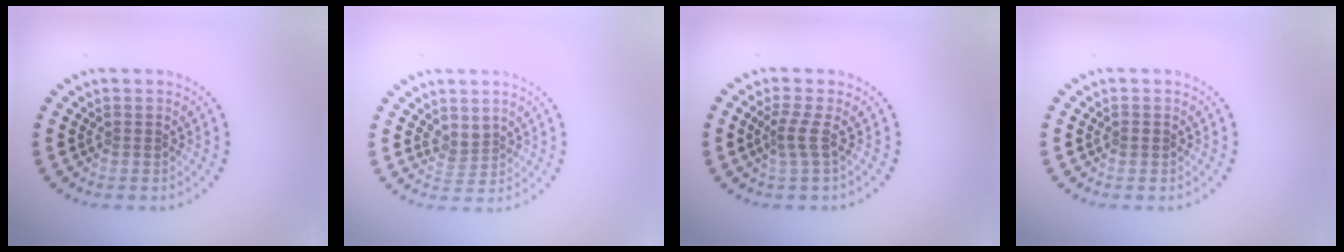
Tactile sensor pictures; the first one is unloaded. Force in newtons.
{"total": 1.8, "press": 1.2, "slide": 1.3}
{"total": 1.8, "press": 1.2, "slide": 1.4}
{"total": 0.8, "press": 0.8, "slide": 0.1}